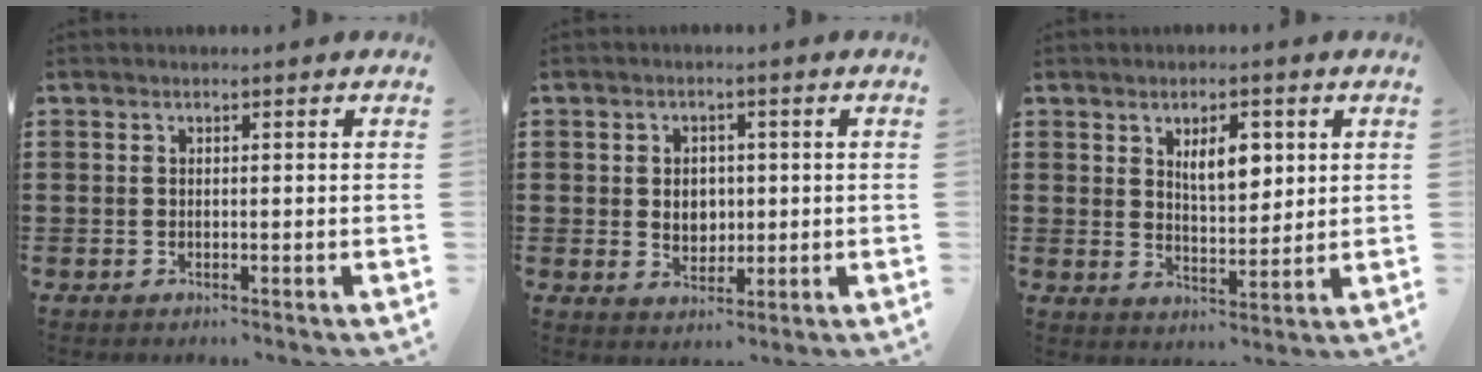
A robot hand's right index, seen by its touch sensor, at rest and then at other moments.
{"total": 3.7, "force": [0.0, 3.0, 2.3], "torque": [-0.037, 0.002, -0.006]}
{"total": 5.7, "force": [2.1, 2.8, 4.5], "torque": [-0.073, 0.000, 0.030]}